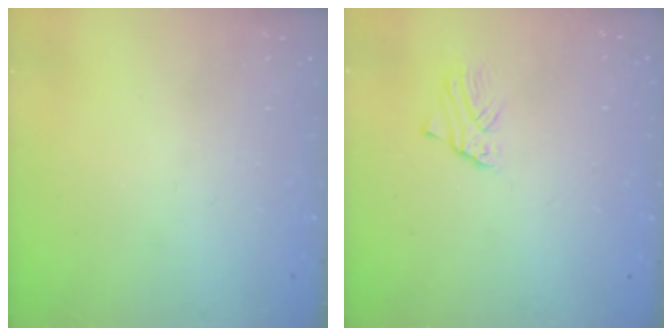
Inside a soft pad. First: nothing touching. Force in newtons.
{"total": 1.6, "press": 1.6, "slide": 0.3}